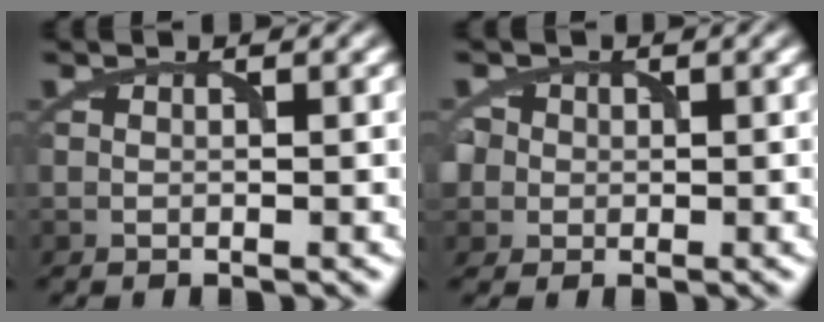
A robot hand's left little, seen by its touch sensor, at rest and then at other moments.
{"total": 2.8, "force": [-0.1, 2.8, 0.6], "torque": [-0.002, 0.021, -0.007]}